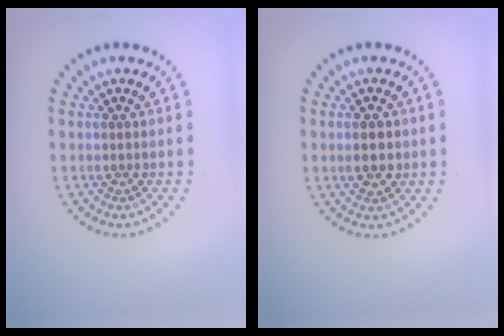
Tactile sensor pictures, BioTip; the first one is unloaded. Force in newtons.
{"total": 2.2, "press": 2.2, "slide": 0.1}